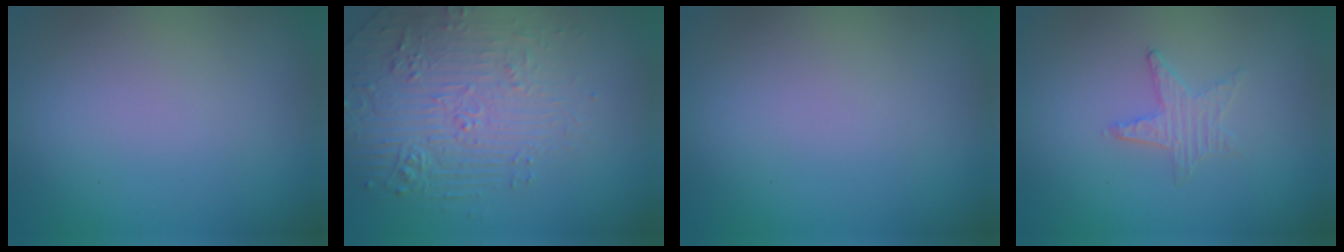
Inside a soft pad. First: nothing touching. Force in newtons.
{"total": 4.5, "press": 4.1, "slide": 1.8}
{"total": 0.0}
{"total": 0.9, "press": 0.9, "slide": 0.2}